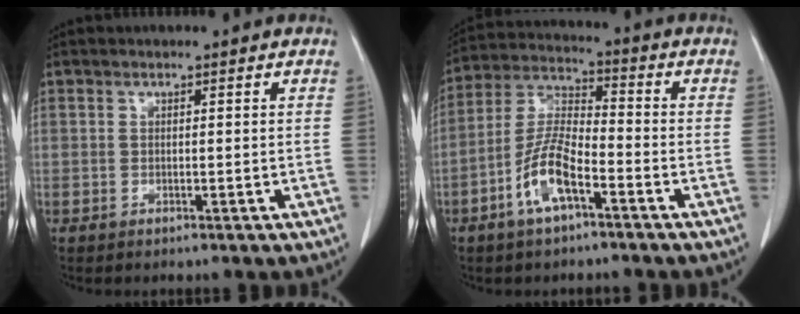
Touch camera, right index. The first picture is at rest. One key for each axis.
{"total": 9.2, "fx": -4.3, "fy": 2.7, "fz": 7.6, "tx": -0.165, "ty": 0.006, "tz": -0.083}